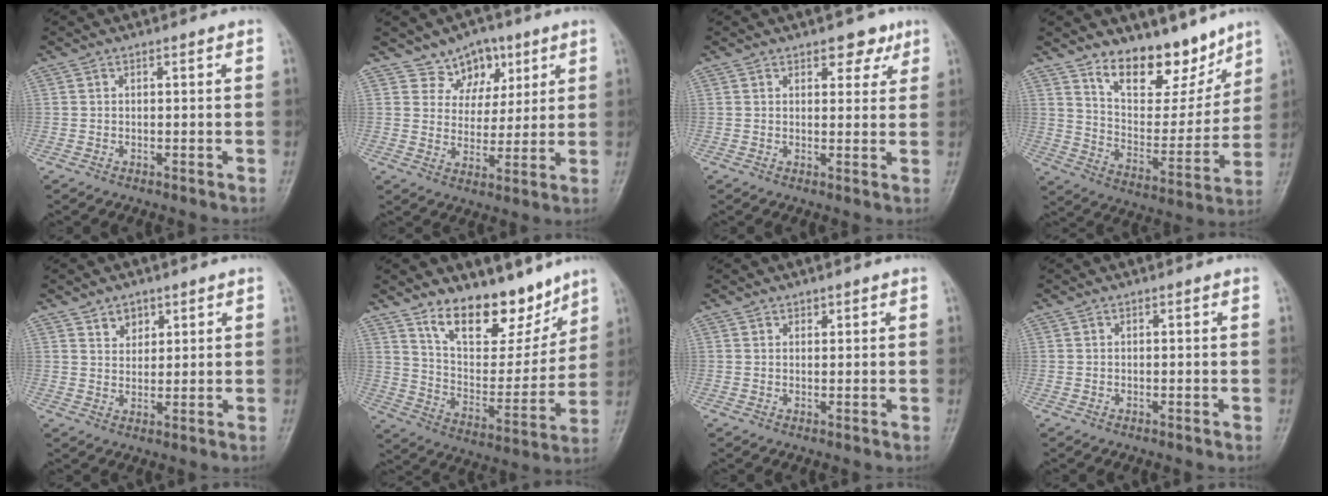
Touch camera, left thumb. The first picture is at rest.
{"total": 7.7, "force": [4.7, 5.6, 2.1], "torque": [0.005, -0.024, 0.080]}
{"total": 4.2, "force": [2.7, 2.6, 2.0], "torque": [0.001, -0.011, 0.034]}
{"total": 15.0, "force": [11.3, 7.0, 6.9], "torque": [-0.056, -0.084, 0.196]}
{"total": 3.6, "force": [2.4, 2.6, 1.0], "torque": [0.006, -0.017, 0.041]}
{"total": 16.2, "force": [12.0, 7.5, 7.8], "torque": [-0.071, -0.081, 0.210]}
{"total": 1.0, "force": [0.7, 0.6, 0.1], "torque": [0.012, -0.004, 0.007]}
{"total": 0.0}